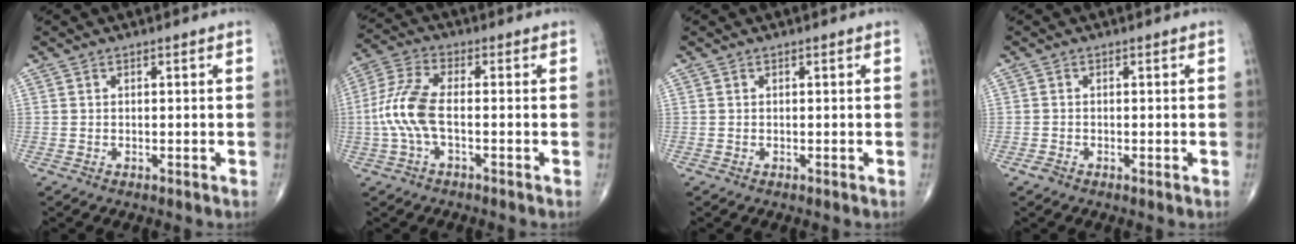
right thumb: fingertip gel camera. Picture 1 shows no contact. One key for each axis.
{"total": 8.7, "fx": -1.4, "fy": 3.4, "fz": 7.9, "tx": -0.199, "ty": 0.023, "tz": -0.034}
{"total": 0.0}
{"total": 1.0, "fx": -0.6, "fy": 0.5, "fz": 0.7, "tx": -0.017, "ty": -0.001, "tz": -0.014}